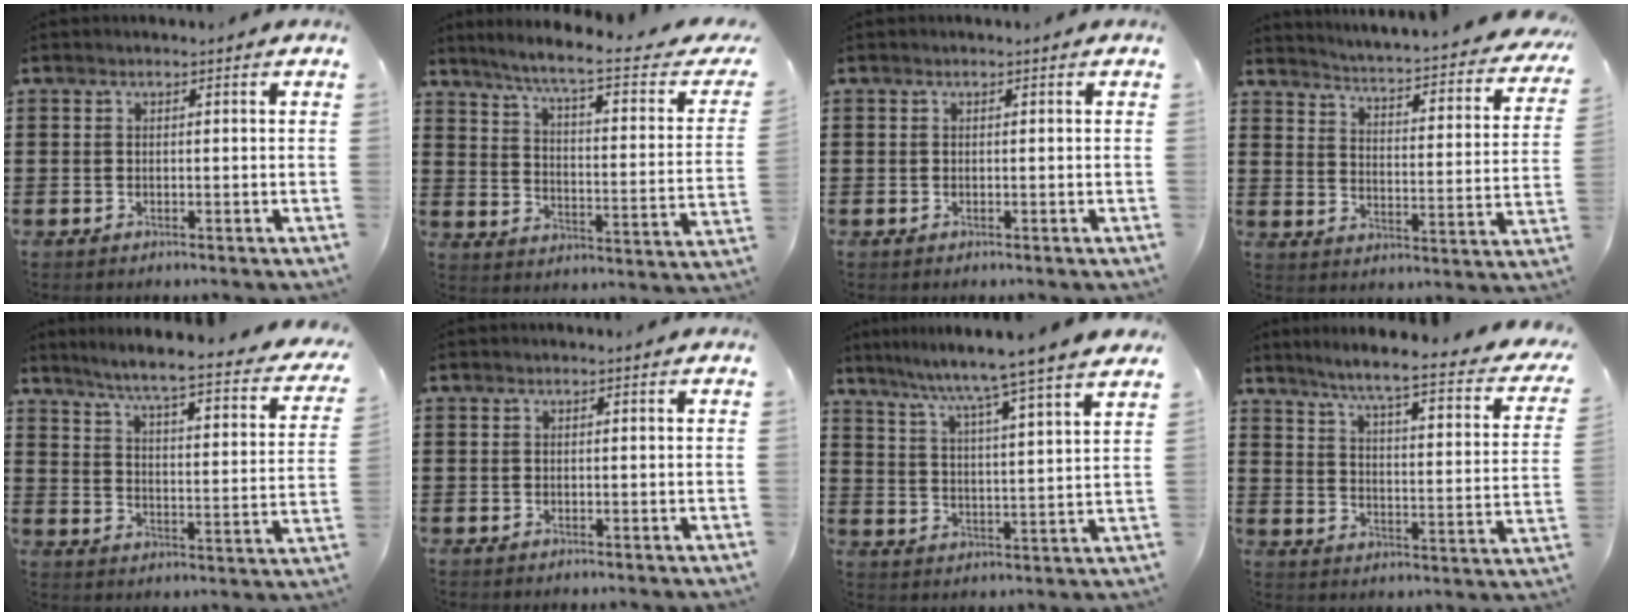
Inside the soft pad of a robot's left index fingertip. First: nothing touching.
{"total": 7.2, "force": [5.2, -0.4, 5.0], "torque": [-0.109, -0.040, 0.077]}
{"total": 0.0}
{"total": 3.3, "force": [3.1, -0.7, 1.1], "torque": [-0.041, -0.036, 0.041]}
{"total": 5.2, "force": [4.4, -0.8, 2.7], "torque": [-0.075, -0.042, 0.062]}
{"total": 0.0}
{"total": 6.3, "force": [5.4, -1.9, 2.5], "torque": [-0.072, -0.047, 0.081]}
{"total": 5.7, "force": [4.5, -0.7, 3.4], "torque": [-0.088, -0.041, 0.066]}